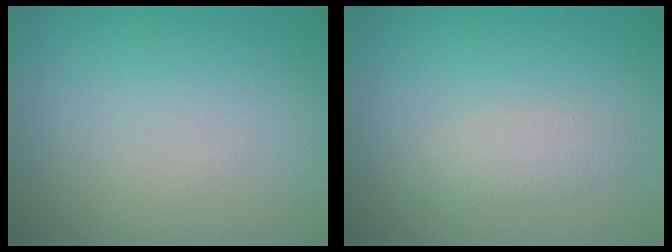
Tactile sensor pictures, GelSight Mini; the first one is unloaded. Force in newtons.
{"total": 1.7, "press": 1.7, "slide": 0.1}